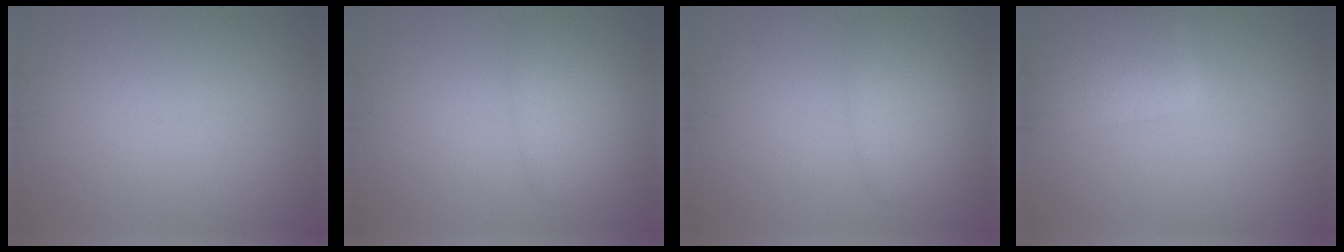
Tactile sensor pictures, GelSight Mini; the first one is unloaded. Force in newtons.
{"total": 2.2, "press": 2.2, "slide": 0.2}
{"total": 2.2, "press": 2.2, "slide": 0.2}
{"total": 5.9, "press": 5.9, "slide": 0.5}